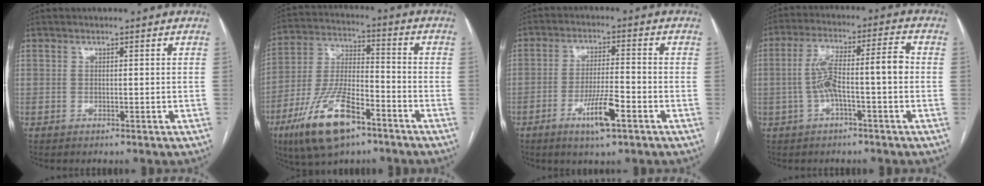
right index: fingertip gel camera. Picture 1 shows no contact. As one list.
[{"total": 15.2, "force": [-8.6, 5.1, 11.4], "torque": [-0.236, -0.005, -0.154]}, {"total": 7.2, "force": [-3.6, 0.9, 6.2], "torque": [-0.116, -0.005, -0.058]}, {"total": 9.3, "force": [-1.1, 1.4, 9.1], "torque": [-0.165, 0.040, -0.017]}]